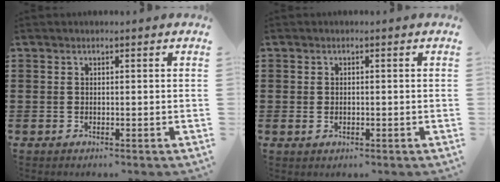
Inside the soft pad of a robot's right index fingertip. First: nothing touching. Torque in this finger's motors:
{"motor_torque": [0.88, 1.26, -0.15, -0.02]}